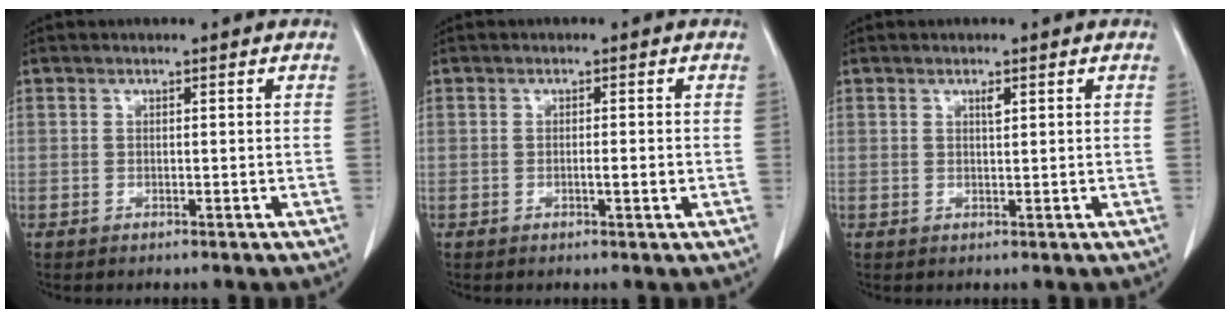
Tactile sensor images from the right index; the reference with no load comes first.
{"total": 1.7, "force": [-0.3, 0.2, 1.7], "torque": [-0.029, -0.002, -0.005]}
{"total": 1.0, "force": [0.5, 0.2, 0.8], "torque": [-0.017, -0.002, 0.009]}